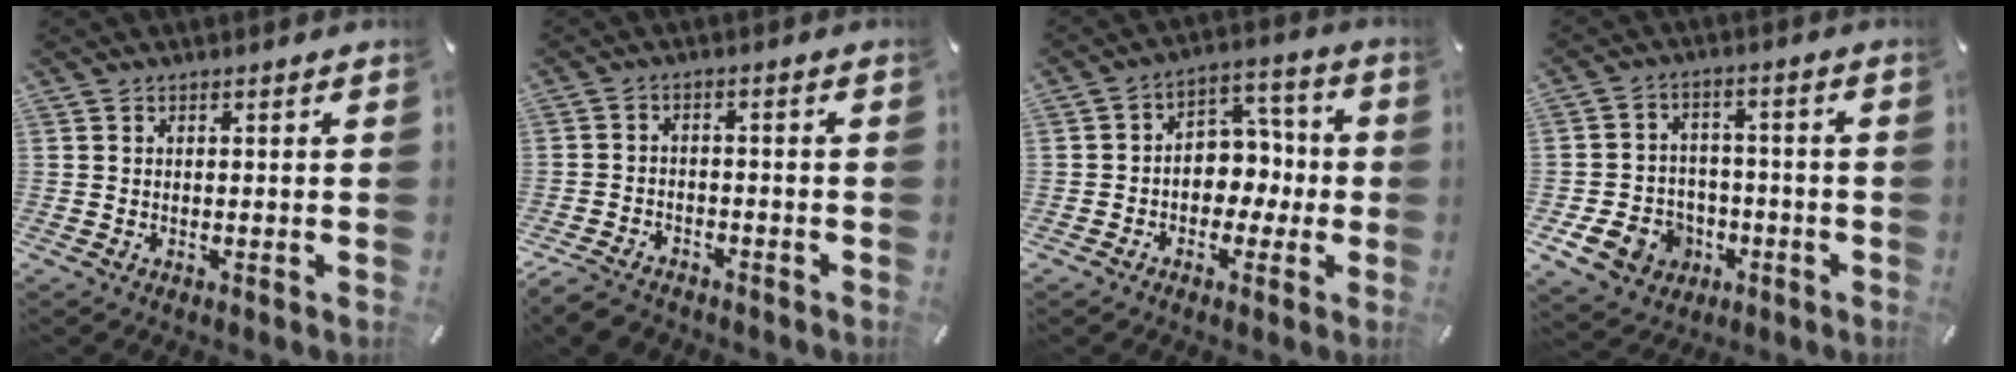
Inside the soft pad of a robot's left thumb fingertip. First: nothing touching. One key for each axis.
{"total": 4.5, "fx": -3.8, "fy": 2.2, "fz": 1.3, "tx": -0.039, "ty": 0.016, "tz": -0.077}
{"total": 8.8, "fx": -2.0, "fy": 7.5, "fz": 4.0, "tx": -0.042, "ty": 0.016, "tz": -0.036}
{"total": 10.3, "fx": -4.2, "fy": 8.7, "fz": 3.8, "tx": -0.082, "ty": 0.039, "tz": -0.069}